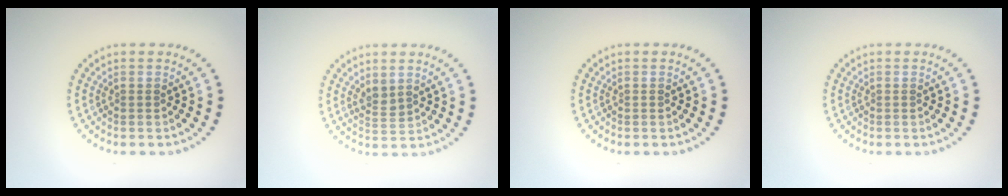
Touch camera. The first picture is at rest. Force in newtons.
{"total": 1.5, "press": 1.3, "slide": 0.7}
{"total": 0.0}
{"total": 0.0}